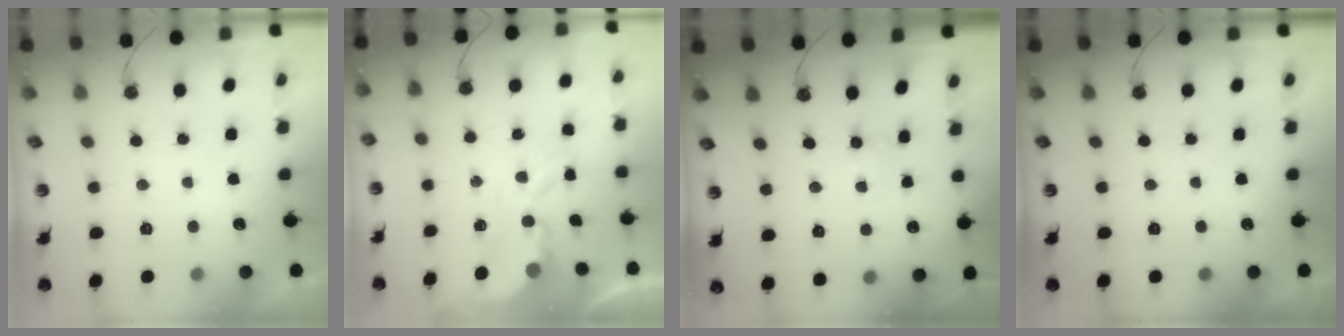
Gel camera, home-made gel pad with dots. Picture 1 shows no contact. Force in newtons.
{"total": 3.9, "press": 3.9, "slide": 0.1}
{"total": 3.9, "press": 3.8, "slide": 0.5}
{"total": 0.0}